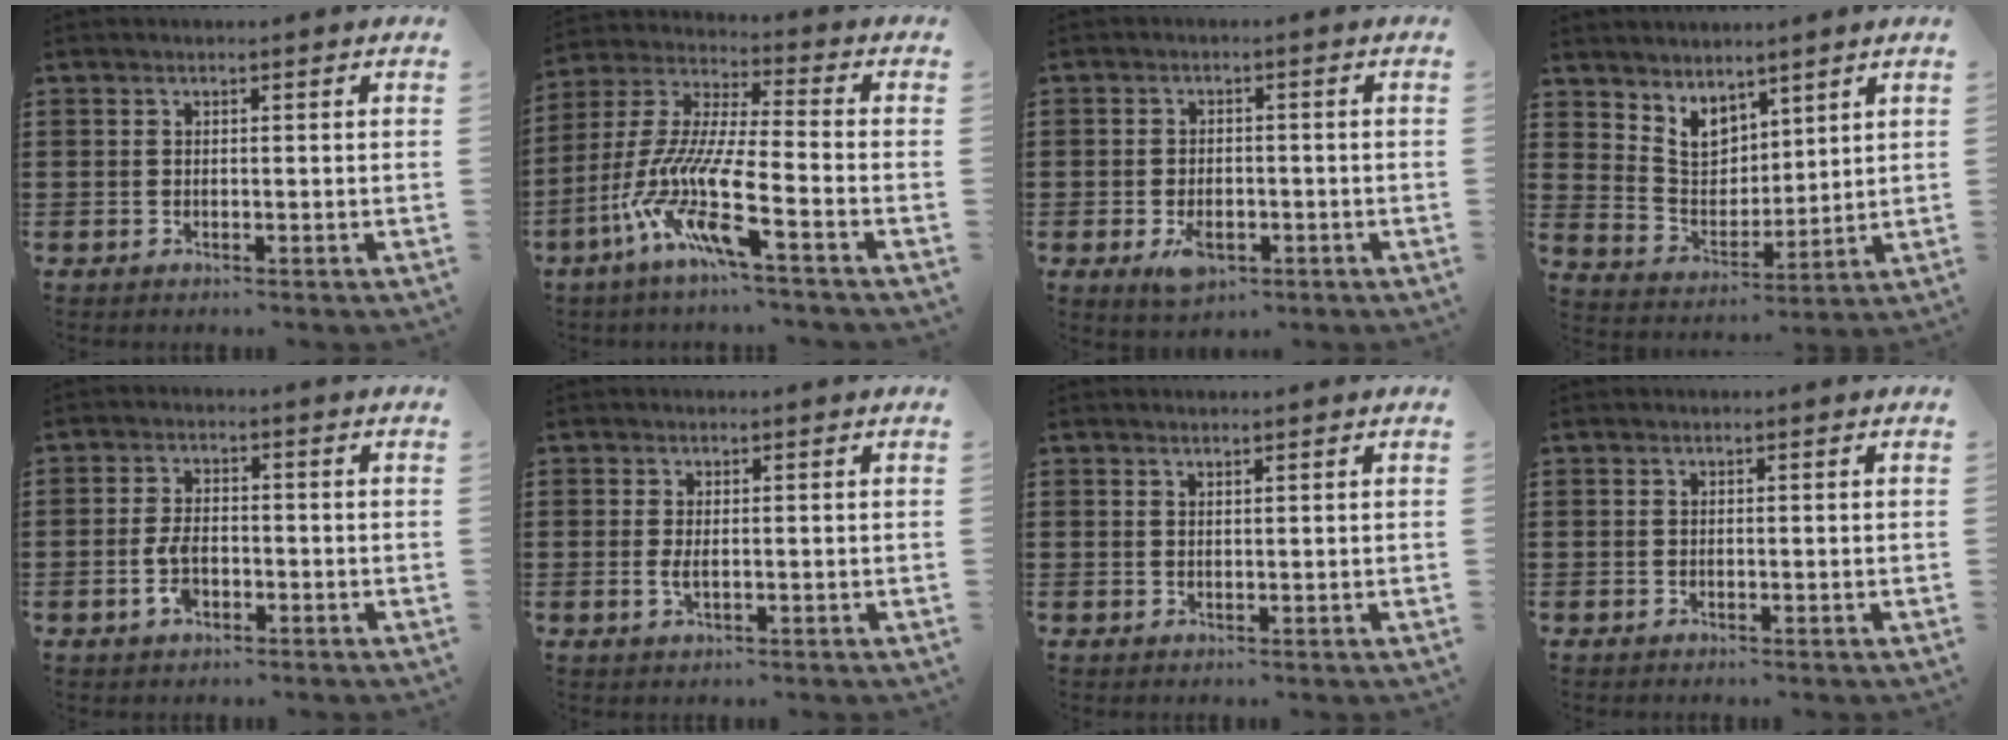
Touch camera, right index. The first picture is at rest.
{"total": 12.3, "force": [-7.6, 1.6, 9.5], "torque": [-0.235, -0.022, -0.163]}
{"total": 3.9, "force": [-1.6, 2.2, 2.9], "torque": [-0.055, 0.000, -0.027]}
{"total": 5.5, "force": [4.3, 3.3, 1.0], "torque": [-0.048, -0.017, 0.081]}
{"total": 4.2, "force": [-1.2, 2.2, 3.4], "torque": [-0.082, -0.004, -0.026]}
{"total": 1.7, "force": [0.0, 0.6, 1.6], "torque": [-0.032, -0.001, 0.000]}
{"total": 0.9, "force": [0.9, 0.0, 0.3], "torque": [-0.008, -0.001, 0.017]}
{"total": 0.0}